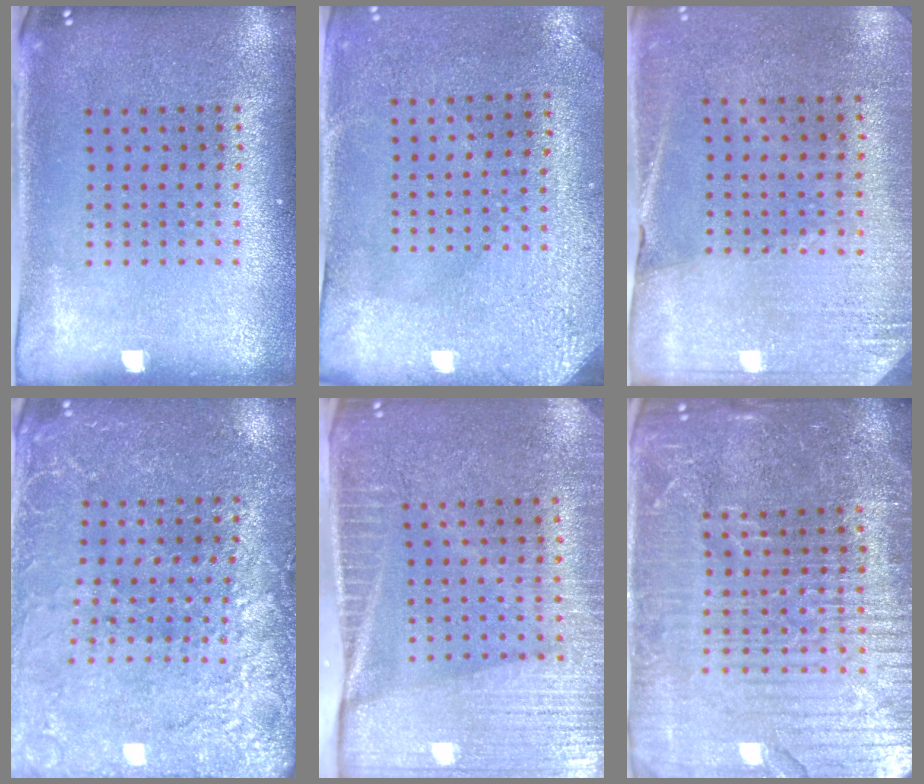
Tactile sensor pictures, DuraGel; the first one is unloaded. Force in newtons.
{"total": 3.0, "press": 2.5, "slide": 1.7}
{"total": 2.6, "press": 2.4, "slide": 1.1}
{"total": 2.9, "press": 2.8, "slide": 0.4}
{"total": 4.2, "press": 3.6, "slide": 2.1}
{"total": 5.6, "press": 5.1, "slide": 2.5}